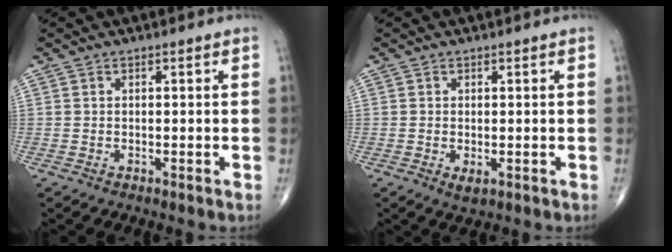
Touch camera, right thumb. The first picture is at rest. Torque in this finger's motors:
{"motor_torque": [-0.17, 0.23, 0.21, 0.26, 0.01]}